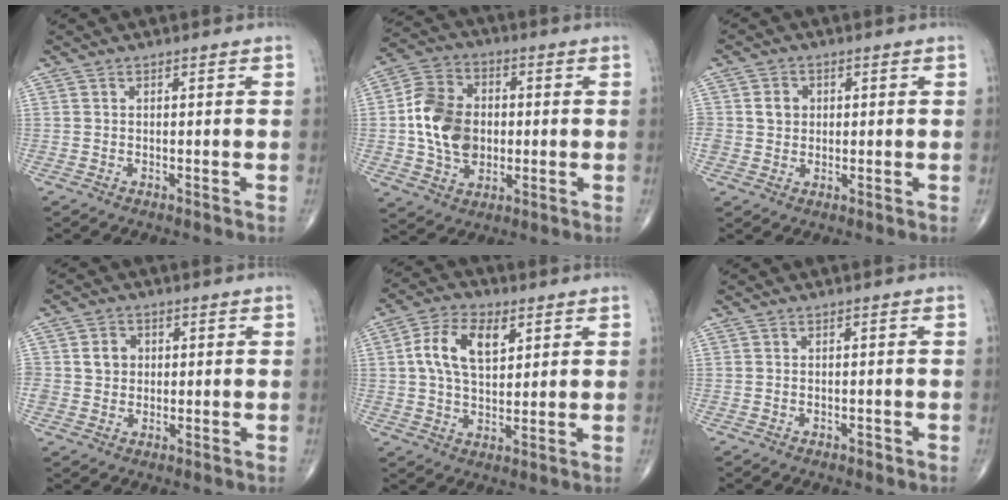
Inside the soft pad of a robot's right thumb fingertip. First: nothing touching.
{"total": 13.7, "force": [-0.3, 10.4, 9.0], "torque": [-0.145, 0.018, -0.006]}
{"total": 4.1, "force": [0.6, 3.6, 1.7], "torque": [-0.010, 0.002, 0.010]}
{"total": 4.5, "force": [0.7, 4.0, 2.0], "torque": [-0.013, 0.002, 0.009]}
{"total": 10.6, "force": [3.2, 6.1, 8.0], "torque": [-0.137, 0.001, 0.056]}
{"total": 0.8, "force": [-0.5, 0.5, 0.4], "torque": [-0.010, 0.006, -0.006]}